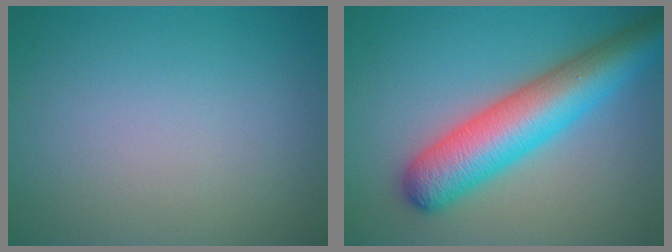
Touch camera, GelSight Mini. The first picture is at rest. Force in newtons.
{"total": 8.4, "press": 8.4, "slide": 0.3}